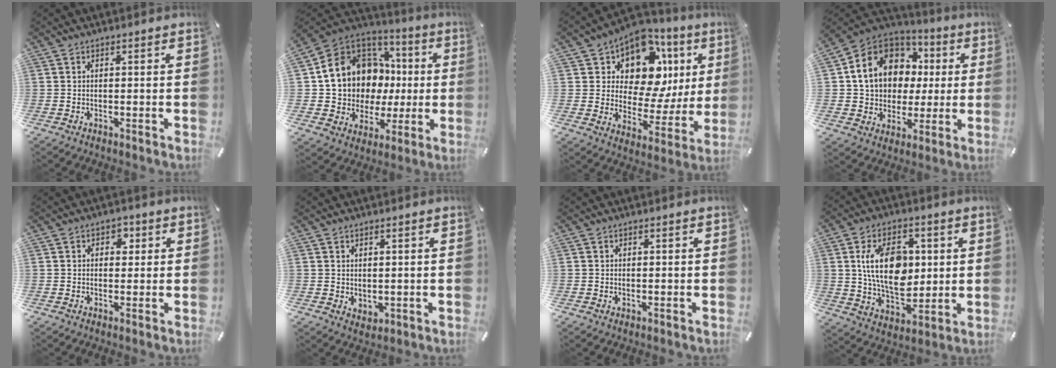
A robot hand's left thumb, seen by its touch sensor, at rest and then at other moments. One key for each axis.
{"total": 13.3, "fx": 3.6, "fy": 12.0, "fz": 4.4, "tx": -0.094, "ty": -0.042, "tz": 0.083}
{"total": 12.2, "fx": 7.6, "fy": 7.7, "fz": 5.7, "tx": -0.087, "ty": -0.077, "tz": 0.132}
{"total": 15.9, "fx": 3.6, "fy": 13.5, "fz": 7.7, "tx": -0.157, "ty": -0.012, "tz": 0.070}
{"total": 3.2, "fx": 1.2, "fy": 2.5, "fz": 1.7, "tx": 0.002, "ty": -0.008, "tz": 0.008}
{"total": 1.7, "fx": 1.2, "fy": 1.2, "fz": 0.2, "tx": 0.003, "ty": -0.001, "tz": 0.020}
{"total": 0.0}
{"total": 15.6, "fx": 2.3, "fy": 10.4, "fz": 11.3, "tx": -0.217, "ty": 0.007, "tz": 0.040}